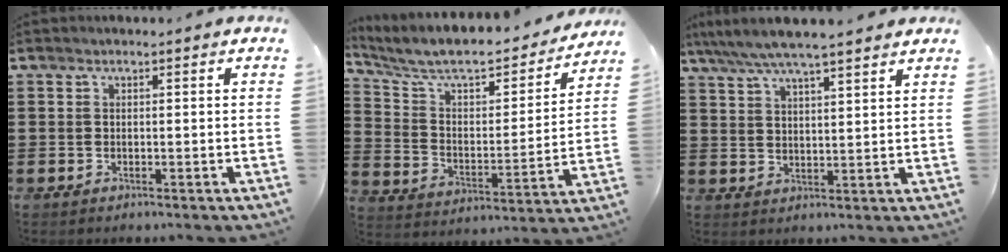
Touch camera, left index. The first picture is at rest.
{"total": 7.5, "force": [6.4, 1.8, 3.3], "torque": [-0.095, -0.045, 0.107]}
{"total": 5.4, "force": [4.8, 0.1, 2.6], "torque": [-0.065, -0.018, 0.082]}